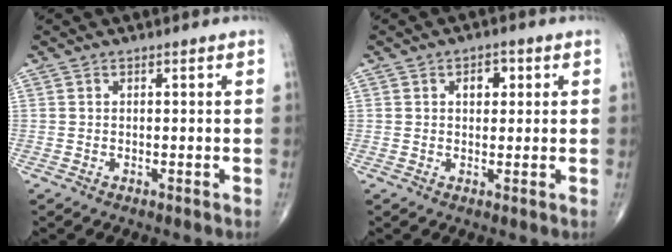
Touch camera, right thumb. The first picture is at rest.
{"total": 3.3, "force": [1.0, 2.3, 2.3], "torque": [-0.013, 0.001, 0.010]}